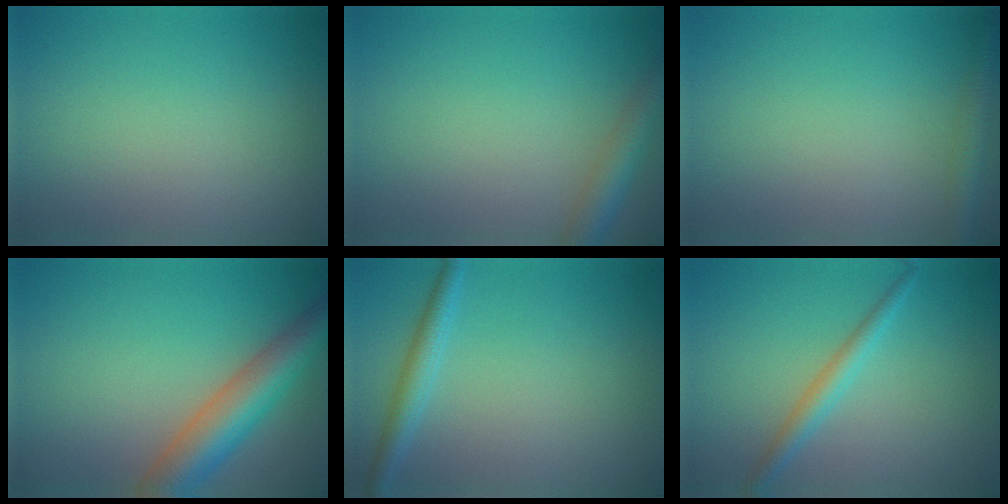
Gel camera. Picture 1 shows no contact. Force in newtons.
{"total": 3.0, "press": 3.0, "slide": 0.1}
{"total": 2.5, "press": 2.5, "slide": 0.1}
{"total": 6.7, "press": 6.7, "slide": 0.2}
{"total": 2.2, "press": 2.2, "slide": 0.1}
{"total": 2.1, "press": 2.1, "slide": 0.1}